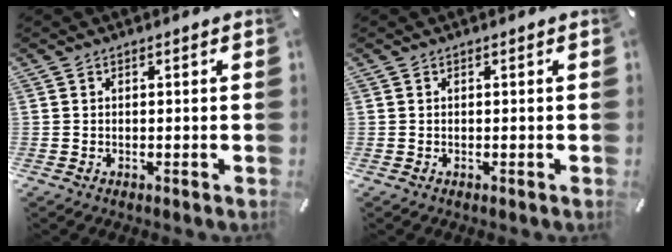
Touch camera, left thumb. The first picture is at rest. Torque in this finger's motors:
{"motor_torque": [0.00, 0.00, 0.00, 0.00, 0.00]}